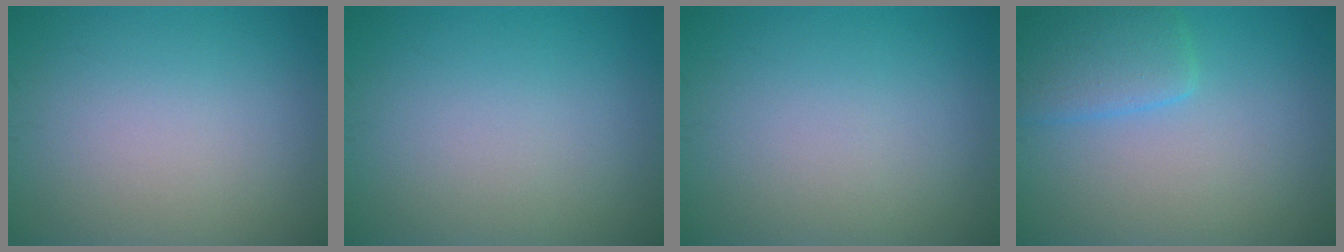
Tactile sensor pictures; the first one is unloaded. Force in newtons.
{"total": 0.0}
{"total": 0.0}
{"total": 3.6, "press": 3.6, "slide": 0.2}